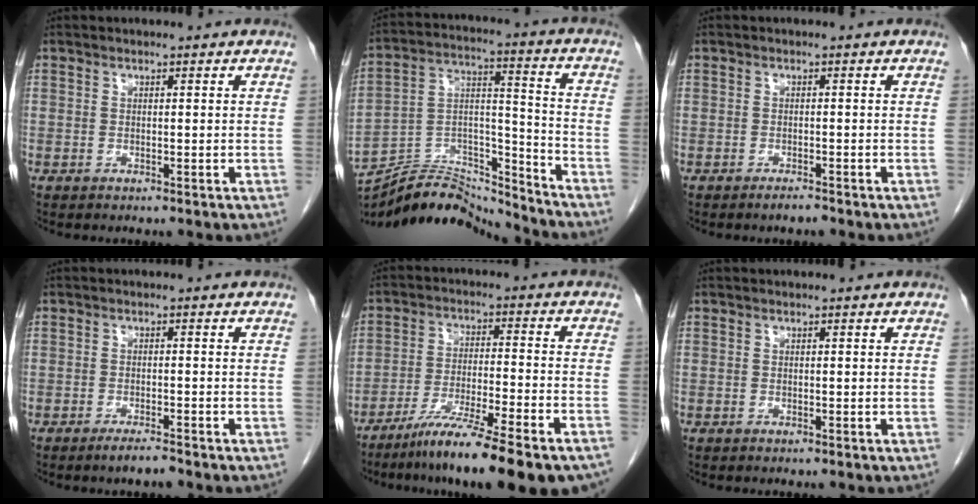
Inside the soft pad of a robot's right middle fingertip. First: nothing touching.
{"total": 17.4, "force": [-16.9, 2.1, 3.6], "torque": [-0.064, 0.032, -0.287]}
{"total": 1.2, "force": [-1.1, 0.1, 0.6], "torque": [-0.012, -0.001, -0.015]}
{"total": 2.3, "force": [-1.9, 0.1, 1.3], "torque": [-0.027, -0.003, -0.033]}
{"total": 17.0, "force": [-13.2, 0.8, 10.6], "torque": [-0.143, -0.026, -0.210]}
{"total": 0.0}